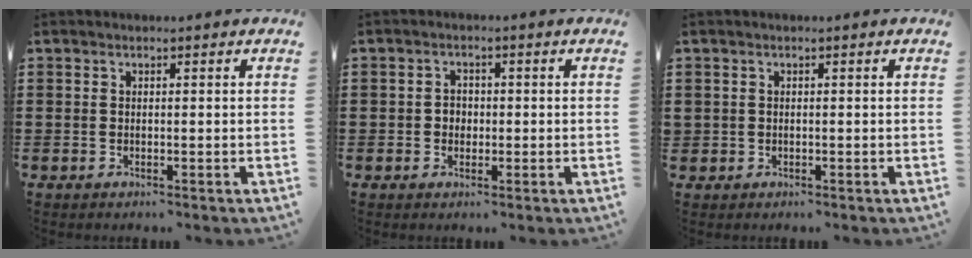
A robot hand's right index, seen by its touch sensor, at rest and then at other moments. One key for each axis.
{"total": 1.8, "fx": -0.3, "fy": 1.7, "fz": 0.7, "tx": -0.020, "ty": 0.007, "tz": -0.008}
{"total": 0.5, "fx": 0.1, "fy": 0.5, "fz": 0.0, "tx": -0.003, "ty": 0.002, "tz": 0.002}